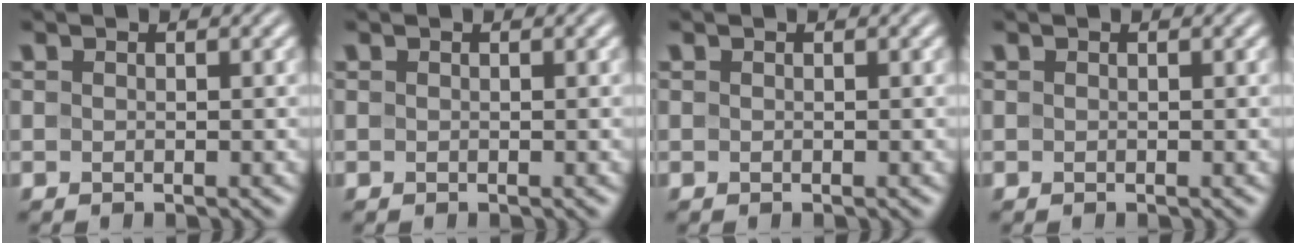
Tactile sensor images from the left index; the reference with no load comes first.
{"total": 0.0}
{"total": 0.0}
{"total": 0.0}